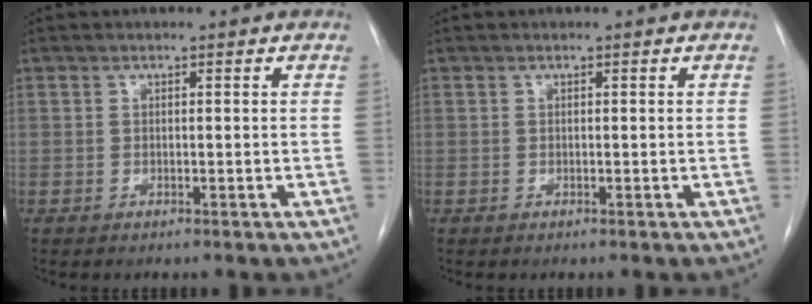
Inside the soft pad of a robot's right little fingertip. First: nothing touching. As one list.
[{"total": 0.0}]